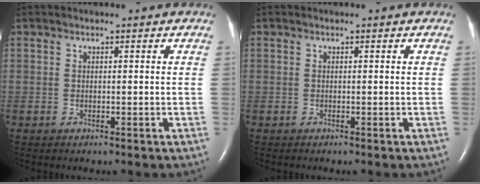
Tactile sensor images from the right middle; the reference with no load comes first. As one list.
[{"total": 0.0}]